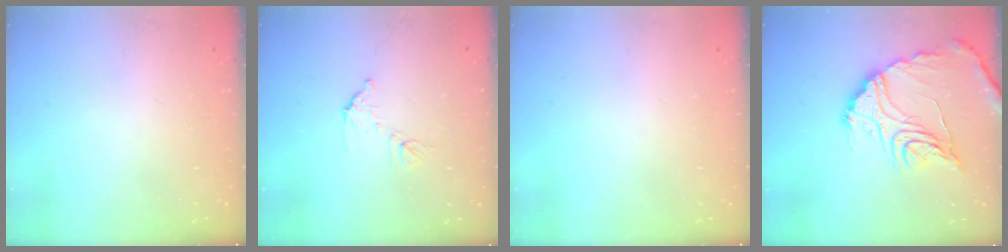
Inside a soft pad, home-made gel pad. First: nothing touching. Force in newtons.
{"total": 7.2, "press": 7.2, "slide": 0.3}
{"total": 0.0}
{"total": 18.2, "press": 18.1, "slide": 2.0}